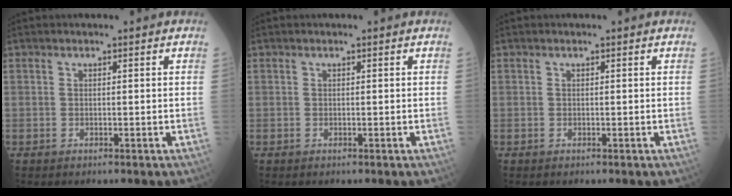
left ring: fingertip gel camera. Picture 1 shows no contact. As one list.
[{"total": 0.0}, {"total": 0.0}]